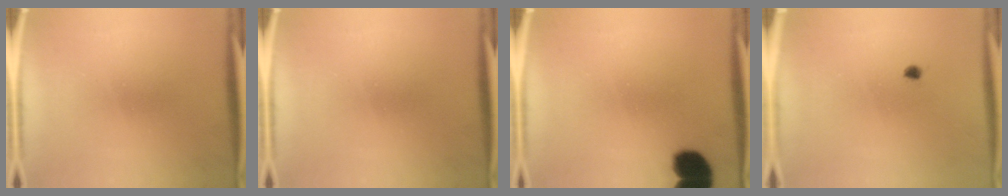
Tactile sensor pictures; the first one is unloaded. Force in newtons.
{"total": 0.0}
{"total": 7.6}
{"total": 0.7}